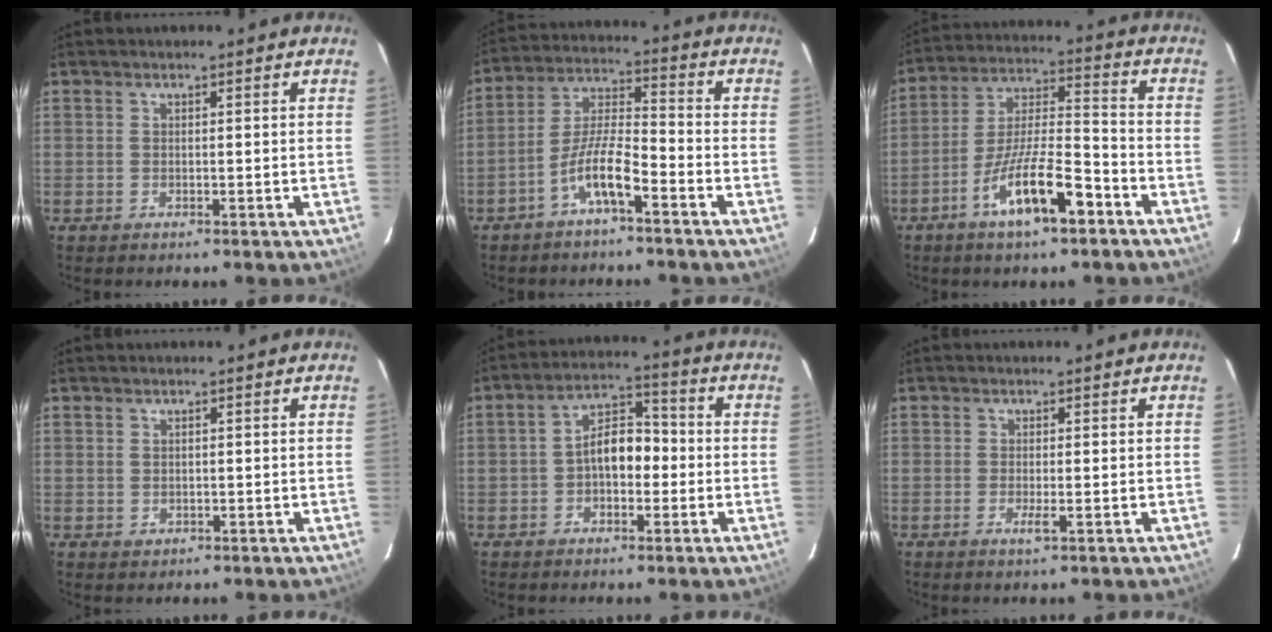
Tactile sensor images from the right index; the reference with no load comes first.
{"total": 8.0, "force": [-4.8, 1.5, 6.2], "torque": [-0.131, 0.013, -0.092]}
{"total": 13.5, "force": [-7.6, 3.2, 10.7], "torque": [-0.205, 0.000, -0.133]}
{"total": 1.3, "force": [0.2, 1.3, 0.1], "torque": [0.006, 0.002, 0.003]}
{"total": 7.4, "force": [-1.2, 4.4, 5.8], "torque": [-0.099, 0.027, -0.019]}
{"total": 1.4, "force": [-0.5, 0.0, 1.3], "torque": [-0.027, -0.005, -0.010]}